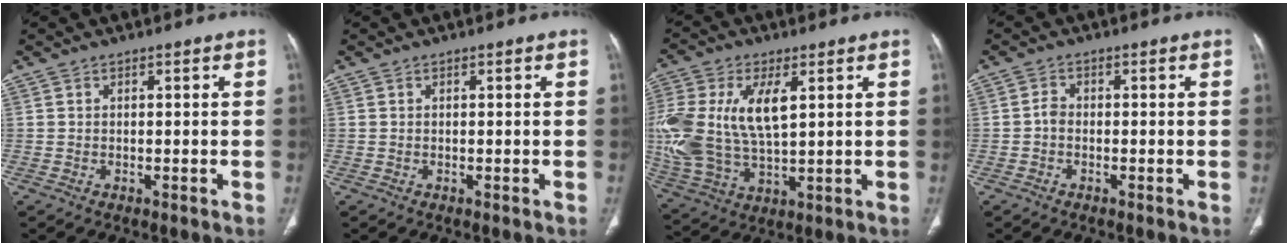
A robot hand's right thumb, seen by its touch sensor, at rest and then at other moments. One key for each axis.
{"total": 0.0}
{"total": 19.9, "fx": 3.9, "fy": 10.4, "fz": 16.5, "tx": -0.376, "ty": -0.007, "tz": 0.076}
{"total": 1.6, "fx": -0.5, "fy": 1.1, "fz": 1.0, "tx": -0.016, "ty": 0.005, "tz": -0.015}